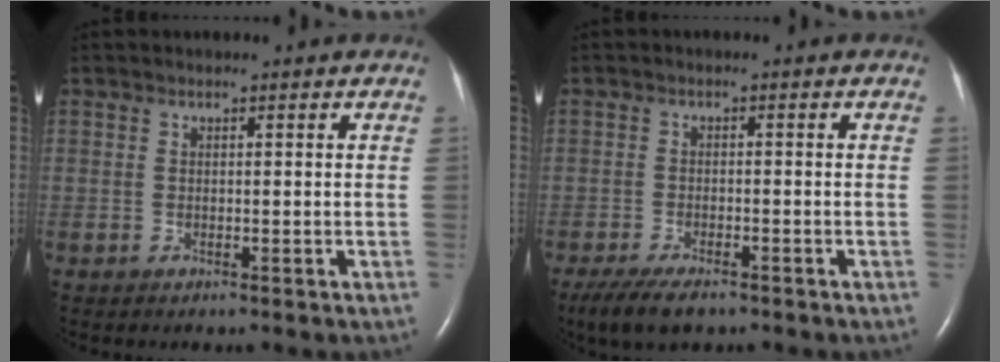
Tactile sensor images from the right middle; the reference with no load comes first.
{"total": 6.0, "force": [-4.5, 1.8, 3.6], "torque": [-0.064, -0.011, -0.074]}